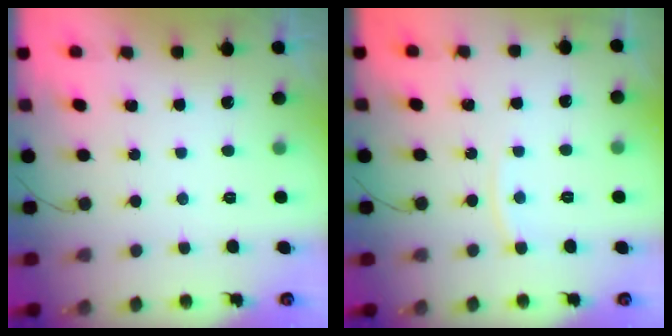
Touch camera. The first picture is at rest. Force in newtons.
{"total": 4.7, "press": 4.7, "slide": 0.7}